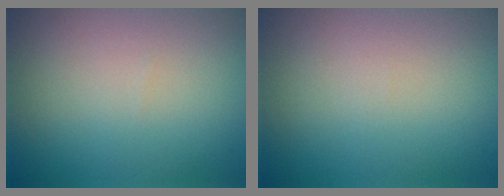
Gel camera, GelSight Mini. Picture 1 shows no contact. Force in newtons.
{"total": 0.0}